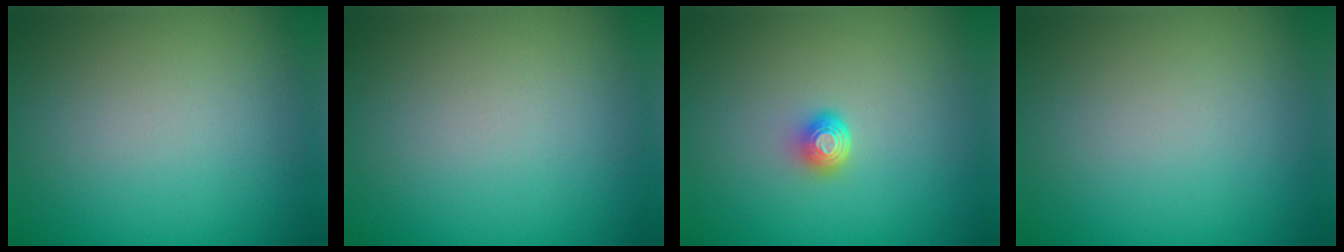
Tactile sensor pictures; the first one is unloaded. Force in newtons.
{"total": 0.0}
{"total": 1.8, "press": 1.3, "slide": 1.3}
{"total": 0.0}